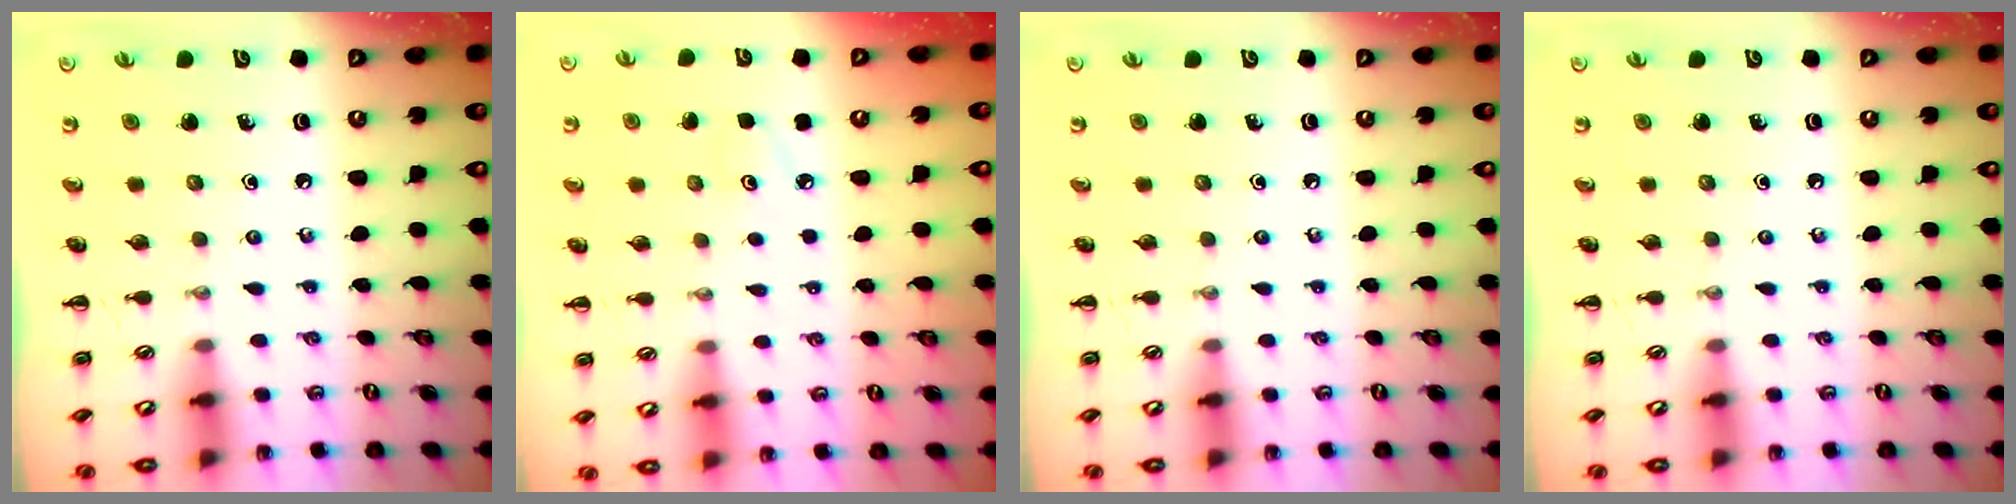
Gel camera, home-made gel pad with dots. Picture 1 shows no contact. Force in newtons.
{"total": 3.1, "press": 2.9, "slide": 0.9}
{"total": 0.0}
{"total": 0.0}